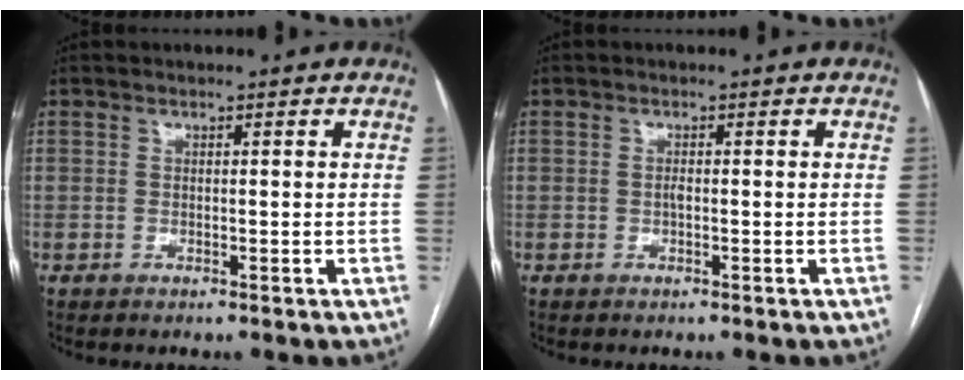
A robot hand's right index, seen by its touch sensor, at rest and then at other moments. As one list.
[{"total": 0.6, "force": [-0.2, 0.2, 0.6], "torque": [-0.012, 0.001, -0.004]}]